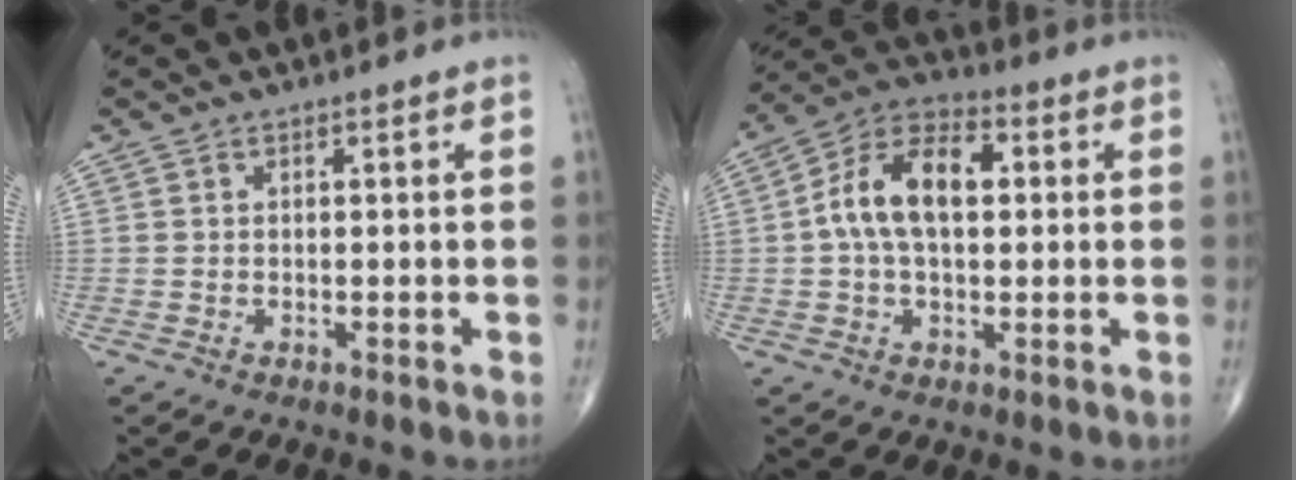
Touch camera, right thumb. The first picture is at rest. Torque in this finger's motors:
{"motor_torque": [0.14, 0.16, 0.17, -0.15, 0.16]}